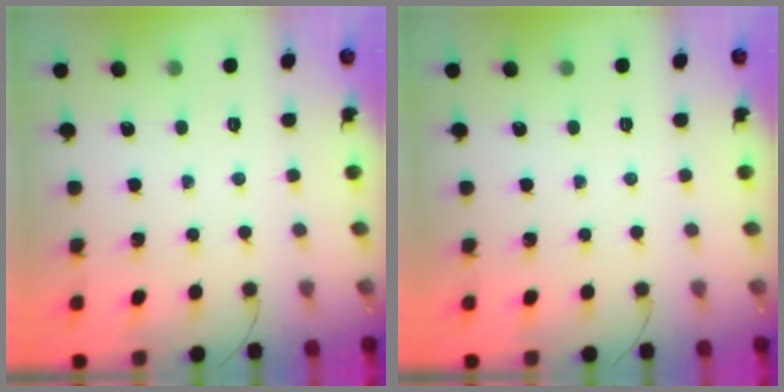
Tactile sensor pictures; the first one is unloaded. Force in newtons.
{"total": 0.0}